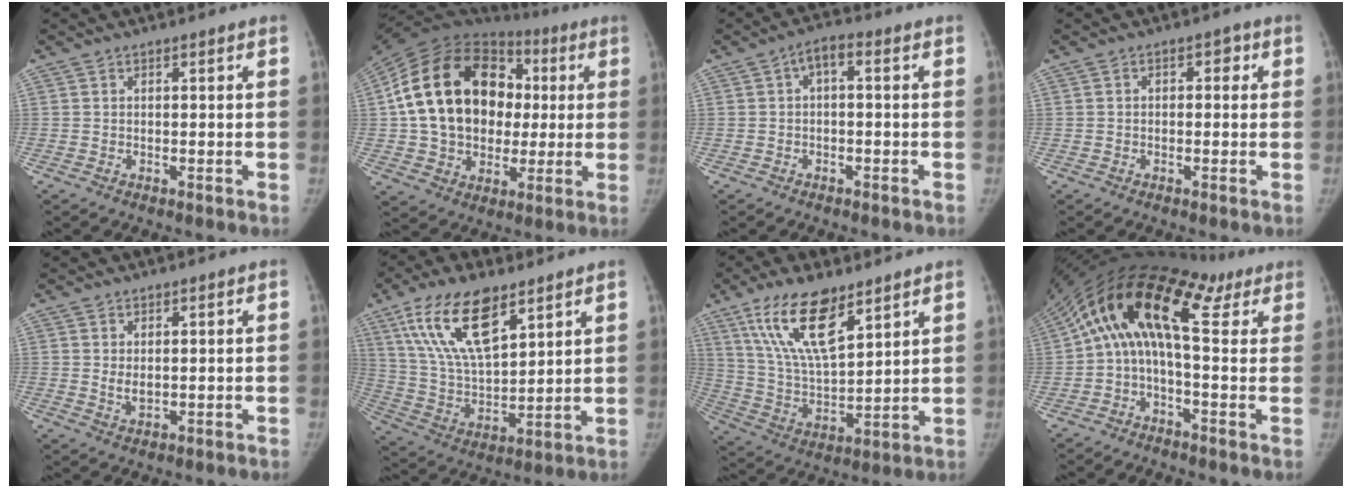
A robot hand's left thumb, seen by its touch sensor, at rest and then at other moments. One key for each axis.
{"total": 25.8, "fx": 2.7, "fy": 19.1, "fz": 17.0, "tx": -0.292, "ty": 0.032, "tz": 0.051}
{"total": 3.4, "fx": 0.0, "fy": 1.7, "fz": 3.0, "tx": -0.040, "ty": 0.019, "tz": -0.009}
{"total": 2.4, "fx": 0.3, "fy": 1.8, "fz": 1.6, "tx": -0.002, "ty": 0.008, "tz": -0.004}
{"total": 2.3, "fx": 0.5, "fy": 1.5, "fz": 1.6, "tx": -0.022, "ty": -0.008, "tz": 0.014}
{"total": 17.8, "fx": 10.0, "fy": 7.8, "fz": 12.5, "tx": -0.208, "ty": -0.038, "tz": 0.193}
{"total": 16.1, "fx": 9.7, "fy": 6.2, "fz": 11.2, "tx": -0.188, "ty": -0.043, "tz": 0.191}
{"total": 17.8, "fx": 5.8, "fy": 8.1, "fz": 14.7, "tx": -0.223, "ty": 0.056, "tz": 0.079}